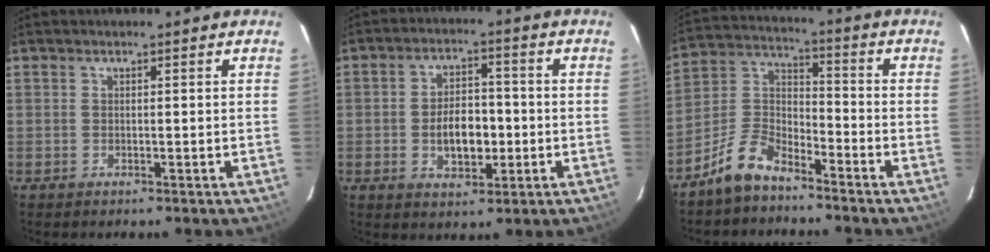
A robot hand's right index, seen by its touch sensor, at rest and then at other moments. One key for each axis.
{"total": 8.1, "fx": -1.6, "fy": 4.7, "fz": 6.3, "tx": -0.120, "ty": 0.010, "tz": -0.018}
{"total": 9.0, "fx": -6.7, "fy": 3.9, "fz": 4.6, "tx": -0.116, "ty": 0.026, "tz": -0.137}